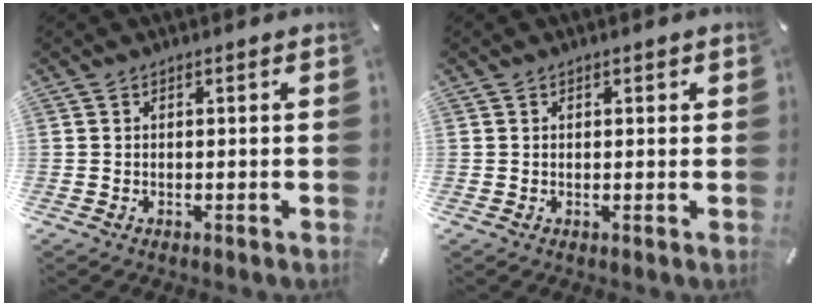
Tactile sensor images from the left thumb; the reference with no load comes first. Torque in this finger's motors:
{"motor_torque": [-0.24, -0.49, 0.00, 0.18, 0.01]}